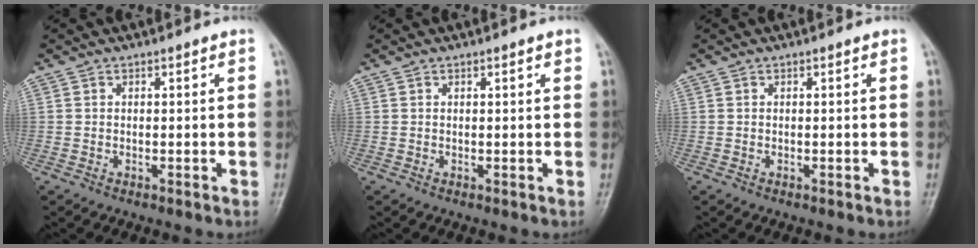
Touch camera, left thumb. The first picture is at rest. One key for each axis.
{"total": 0.8, "fx": 0.5, "fy": 0.1, "fz": 0.6, "tx": -0.009, "ty": 0.000, "tz": 0.005}
{"total": 0.0}